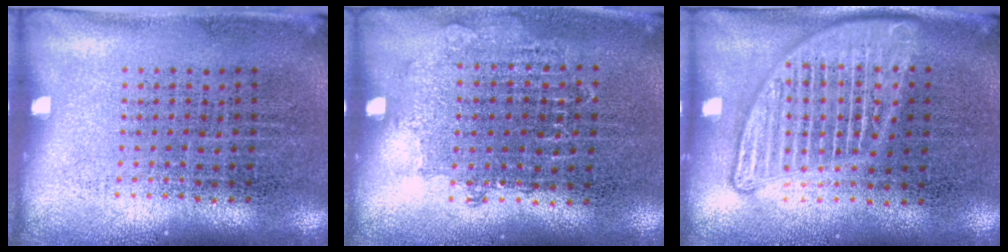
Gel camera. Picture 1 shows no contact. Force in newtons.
{"total": 0.5, "press": 0.5, "slide": 0.1}
{"total": 2.7, "press": 2.7, "slide": 0.2}